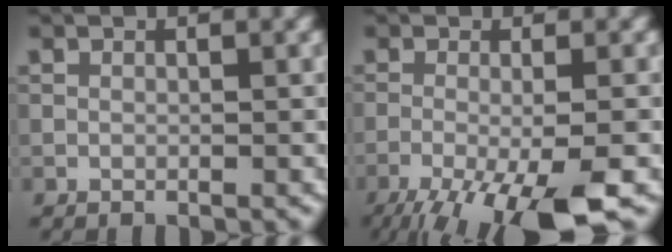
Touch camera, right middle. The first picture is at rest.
{"total": 9.3, "force": [-5.2, 2.2, 7.4], "torque": [-0.119, -0.016, -0.090]}